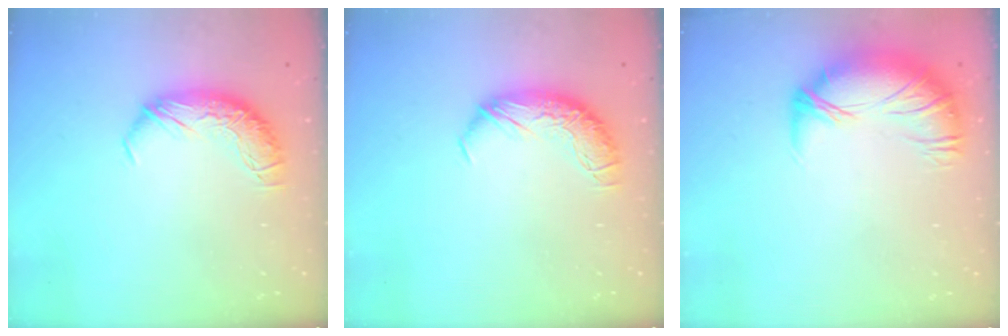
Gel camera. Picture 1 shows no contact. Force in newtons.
{"total": 0.0}
{"total": 2.7, "press": 1.5, "slide": 2.3}